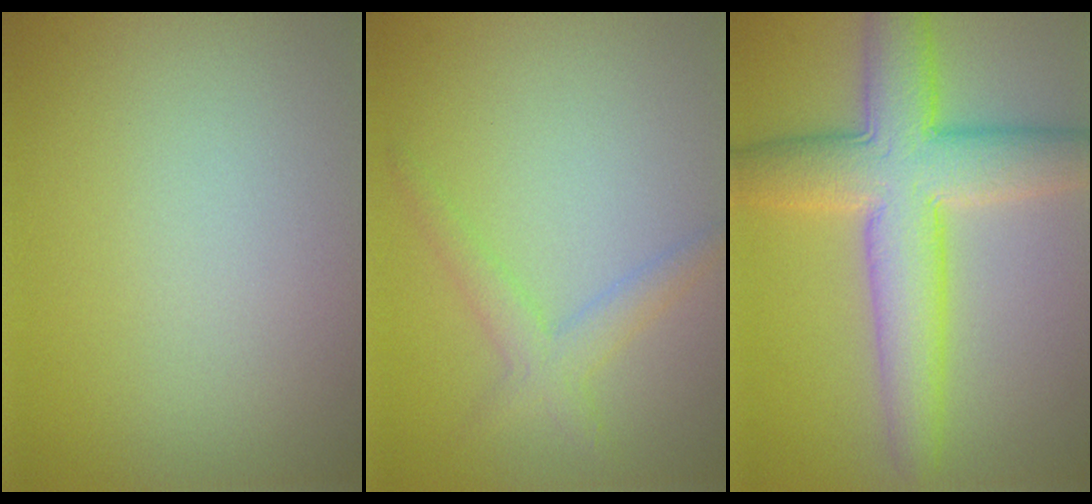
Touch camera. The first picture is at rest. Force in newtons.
{"total": 2.3, "press": 2.3, "slide": 0.1}
{"total": 8.4, "press": 8.4, "slide": 0.2}